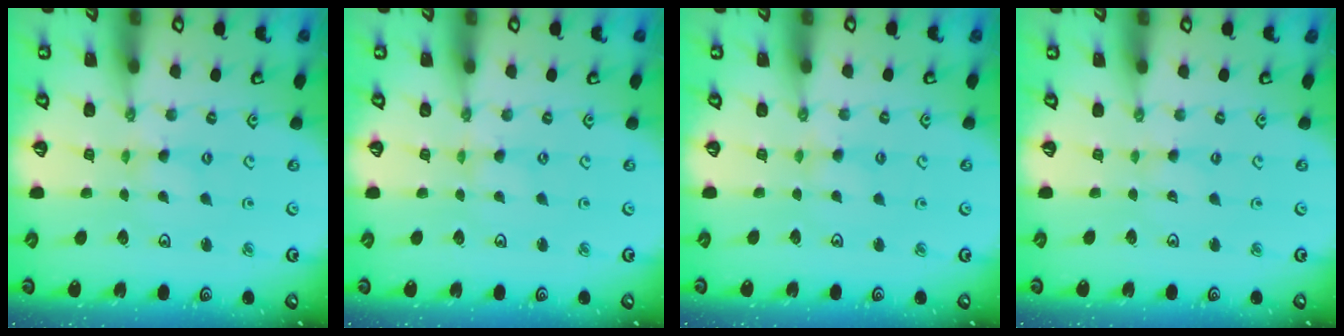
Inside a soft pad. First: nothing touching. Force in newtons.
{"total": 0.0}
{"total": 2.8, "press": 2.8, "slide": 0.4}
{"total": 0.0}